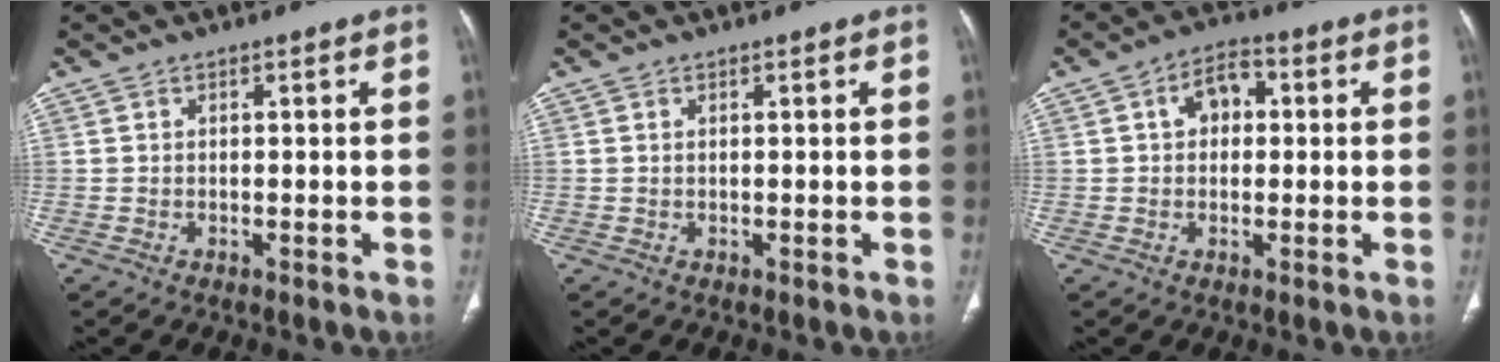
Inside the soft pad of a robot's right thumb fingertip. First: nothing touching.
{"total": 0.0}
{"total": 5.9, "force": [1.0, 4.0, 4.2], "torque": [-0.049, 0.014, 0.007]}